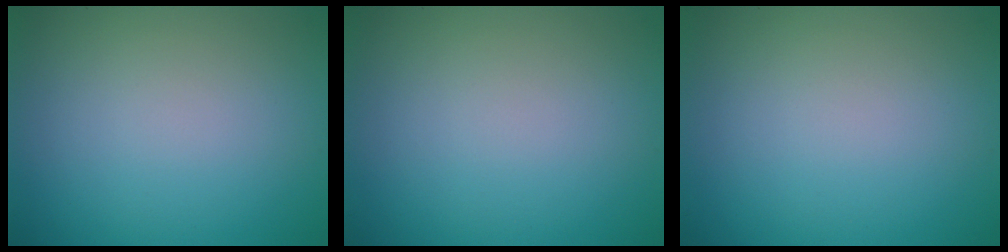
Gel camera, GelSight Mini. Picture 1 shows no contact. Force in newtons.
{"total": 0.0}
{"total": 0.0}